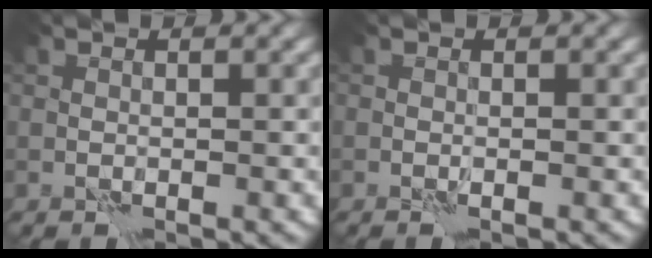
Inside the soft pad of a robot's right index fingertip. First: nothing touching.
{"total": 0.0}